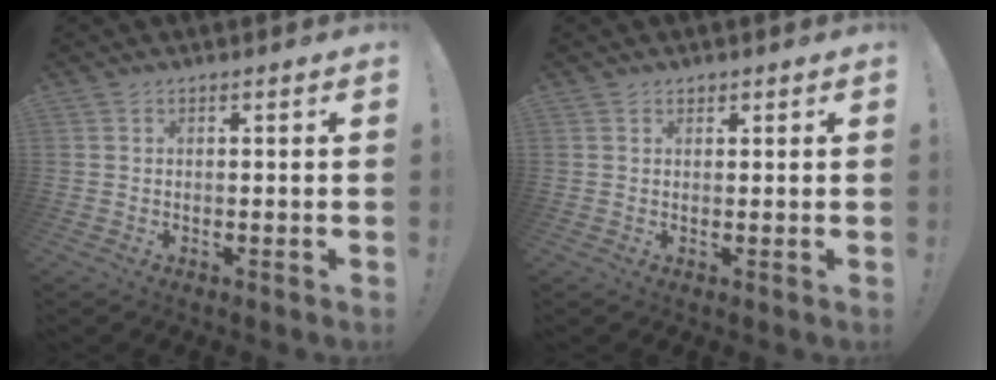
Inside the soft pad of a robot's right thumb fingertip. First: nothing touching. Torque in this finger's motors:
{"motor_torque": [-0.03, 0.02, 0.00, 0.00, 0.00]}